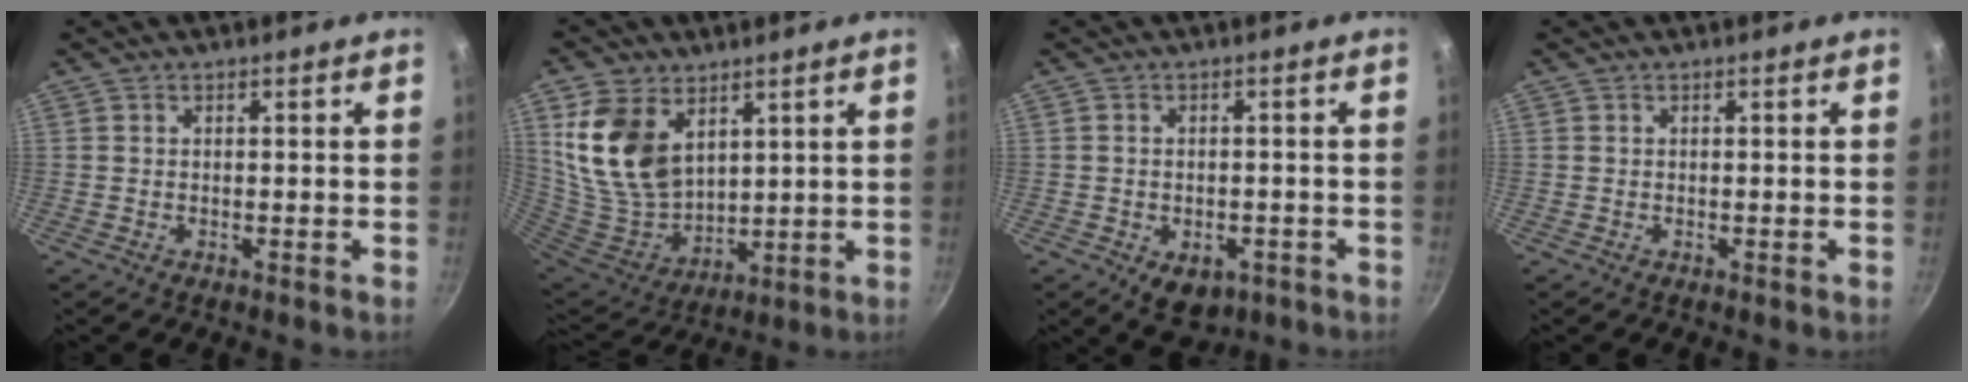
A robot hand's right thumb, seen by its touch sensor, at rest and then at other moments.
{"total": 16.1, "force": [6.5, 10.6, 10.2], "torque": [-0.186, -0.042, 0.144]}
{"total": 6.6, "force": [-2.8, 4.4, 4.1], "torque": [-0.036, 0.009, -0.022]}
{"total": 0.0}